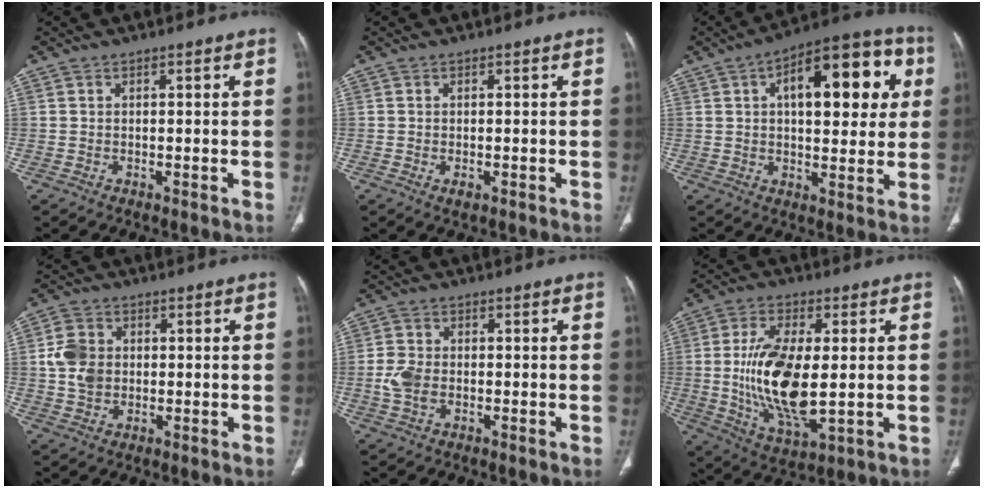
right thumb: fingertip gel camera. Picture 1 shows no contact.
{"total": 1.2, "force": [-0.4, 0.6, 0.9], "torque": [-0.016, -0.002, -0.004]}
{"total": 20.0, "force": [5.3, 9.3, 16.9], "torque": [-0.187, 0.019, 0.067]}
{"total": 6.6, "force": [0.4, 5.2, 4.0], "torque": [-0.067, 0.002, 0.007]}
{"total": 4.7, "force": [-0.8, 3.2, 3.4], "torque": [-0.079, 0.006, -0.017]}
{"total": 18.0, "force": [0.1, 8.4, 15.9], "torque": [-0.300, -0.017, 0.010]}